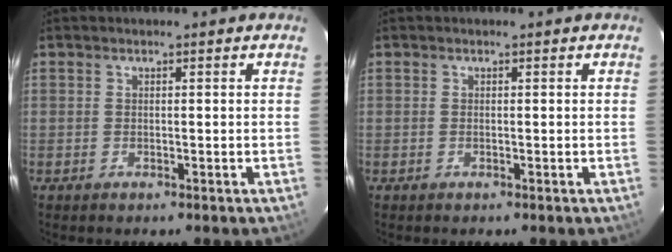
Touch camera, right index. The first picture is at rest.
{"total": 0.0}